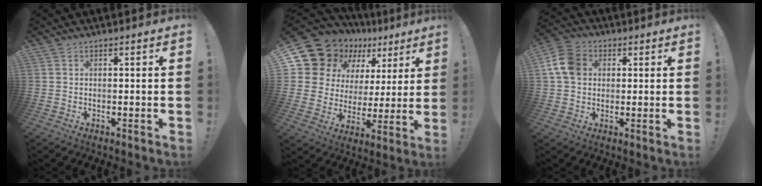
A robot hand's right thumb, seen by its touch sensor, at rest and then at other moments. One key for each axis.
{"total": 15.2, "fx": 11.8, "fy": 8.3, "fz": 4.8, "tx": -0.095, "ty": -0.091, "tz": 0.232}
{"total": 10.5, "fx": 2.1, "fy": 8.3, "fz": 6.0, "tx": -0.108, "ty": 0.011, "tz": 0.045}